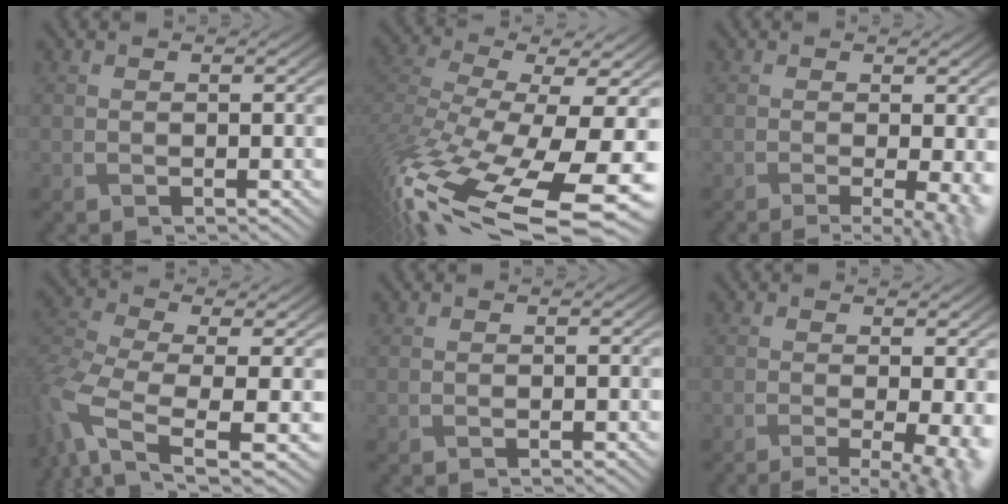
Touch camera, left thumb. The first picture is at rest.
{"total": 15.0, "force": [-7.4, 5.3, 11.9], "torque": [-0.316, -0.043, -0.099]}
{"total": 4.7, "force": [-1.8, 1.3, 4.2], "torque": [-0.052, -0.009, -0.016]}
{"total": 6.9, "force": [-1.9, 2.8, 6.1], "torque": [-0.155, -0.016, -0.049]}
{"total": 0.0}
{"total": 6.3, "force": [-2.3, 1.9, 5.5], "torque": [-0.068, -0.010, -0.019]}